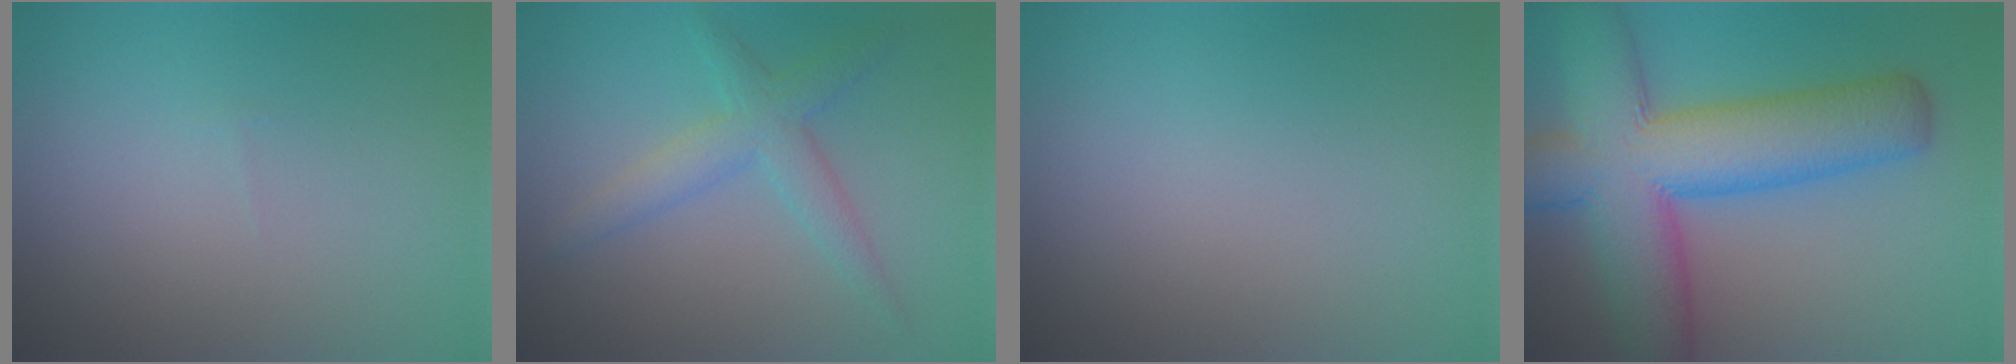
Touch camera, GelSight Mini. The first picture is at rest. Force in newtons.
{"total": 3.2, "press": 3.2, "slide": 0.1}
{"total": 0.0}
{"total": 11.8, "press": 11.7, "slide": 0.6}